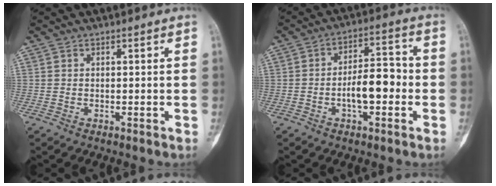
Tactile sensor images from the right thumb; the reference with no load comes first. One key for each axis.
{"total": 9.3, "fx": -1.9, "fy": 4.4, "fz": 8.0, "tx": -0.115, "ty": 0.033, "tz": -0.037}